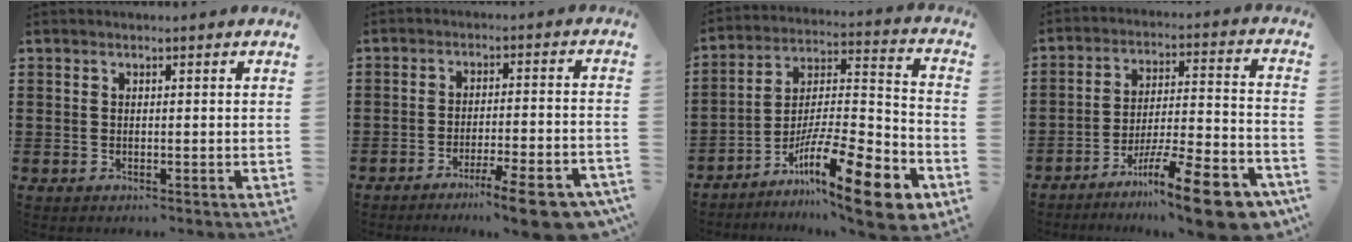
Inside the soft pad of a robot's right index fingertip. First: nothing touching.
{"total": 8.9, "force": [-6.7, 0.3, 5.8], "torque": [-0.085, 0.003, -0.118]}
{"total": 17.1, "force": [-11.1, 2.8, 12.8], "torque": [-0.211, 0.030, -0.191]}
{"total": 15.0, "force": [-11.1, 1.6, 10.0], "torque": [-0.142, 0.043, -0.191]}